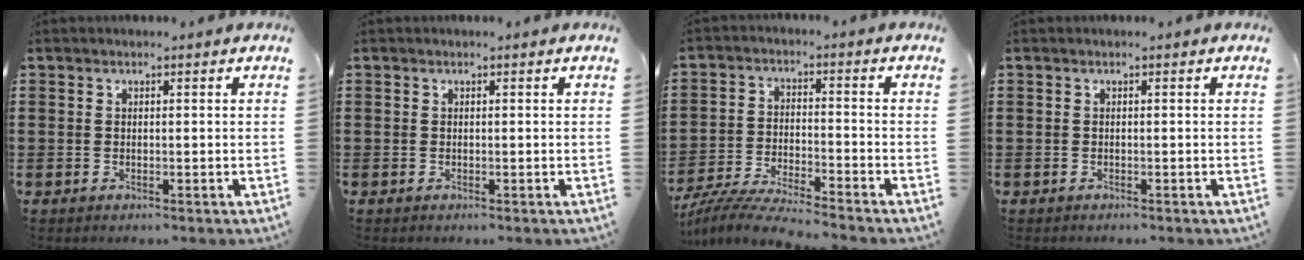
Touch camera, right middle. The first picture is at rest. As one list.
[{"total": 0.0}, {"total": 6.5, "force": [-6.3, -0.1, 1.9], "torque": [-0.045, -0.008, -0.125]}, {"total": 0.0}]